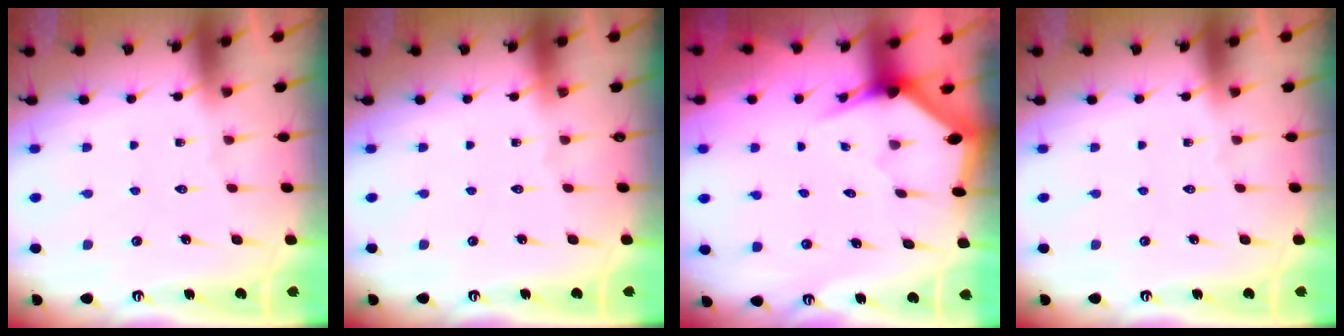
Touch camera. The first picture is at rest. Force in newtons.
{"total": 0.0}
{"total": 3.1, "press": 3.1, "slide": 0.2}
{"total": 0.0}